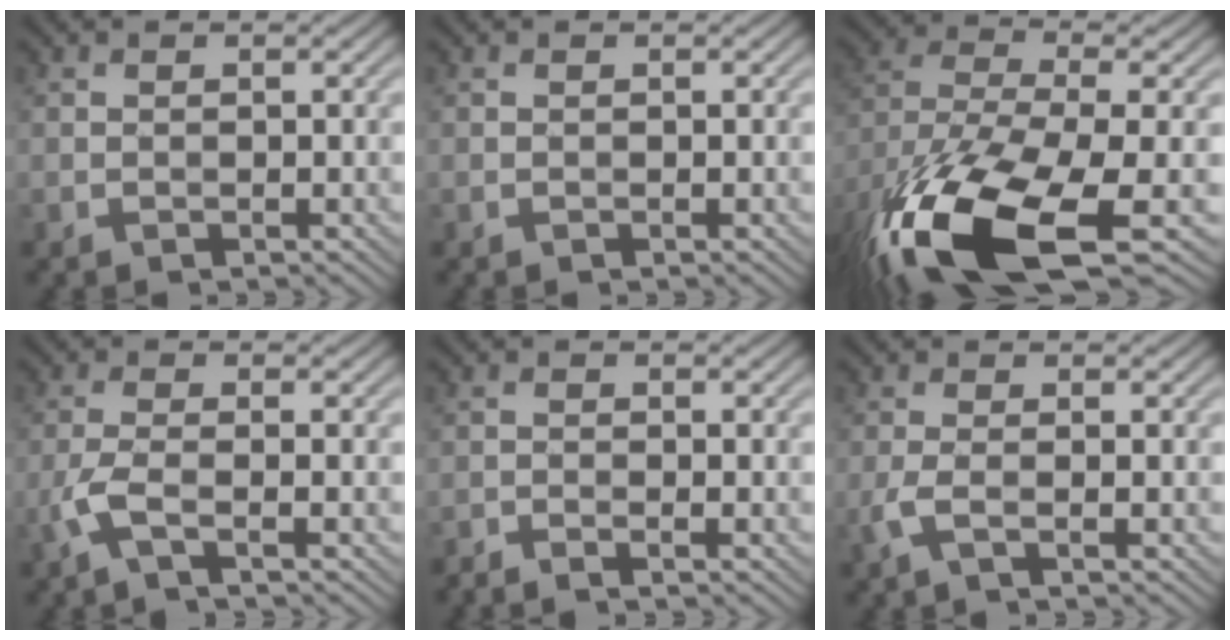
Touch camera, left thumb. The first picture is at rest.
{"total": 0.0}
{"total": 17.6, "force": [-9.3, 6.8, 13.3], "torque": [-0.321, -0.049, -0.156]}
{"total": 3.1, "force": [-1.6, 0.5, 2.6], "torque": [-0.062, 0.004, -0.046]}
{"total": 1.5, "force": [-1.2, 0.1, 0.9], "torque": [-0.013, 0.000, -0.030]}
{"total": 2.1, "force": [-0.8, 0.3, 1.9], "torque": [-0.047, 0.004, -0.025]}